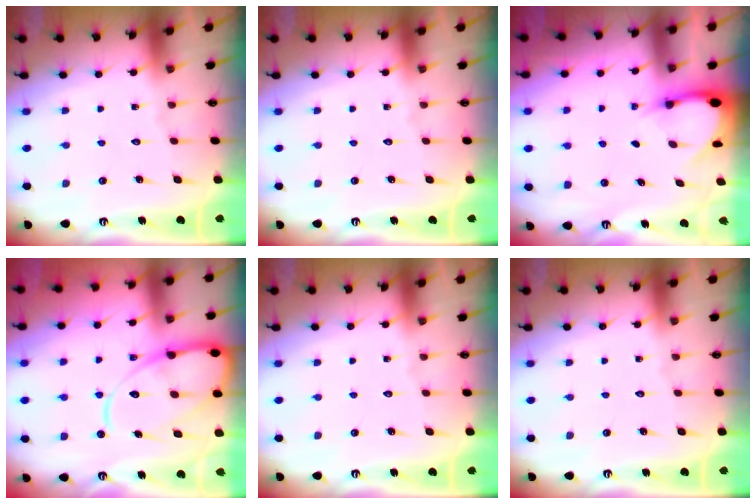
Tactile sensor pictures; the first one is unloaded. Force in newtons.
{"total": 0.0}
{"total": 3.4, "press": 3.4, "slide": 0.2}
{"total": 14.8, "press": 14.7, "slide": 1.5}
{"total": 0.0}
{"total": 0.0}